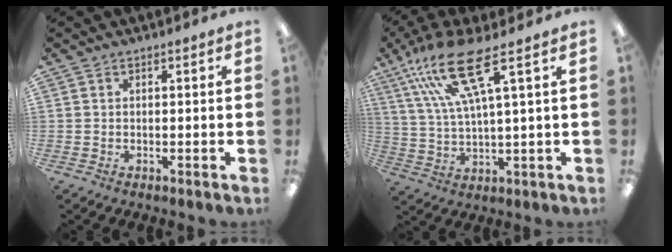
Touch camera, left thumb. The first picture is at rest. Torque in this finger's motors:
{"motor_torque": [0.38, 0.37, 1.80, -0.97, 0.40]}